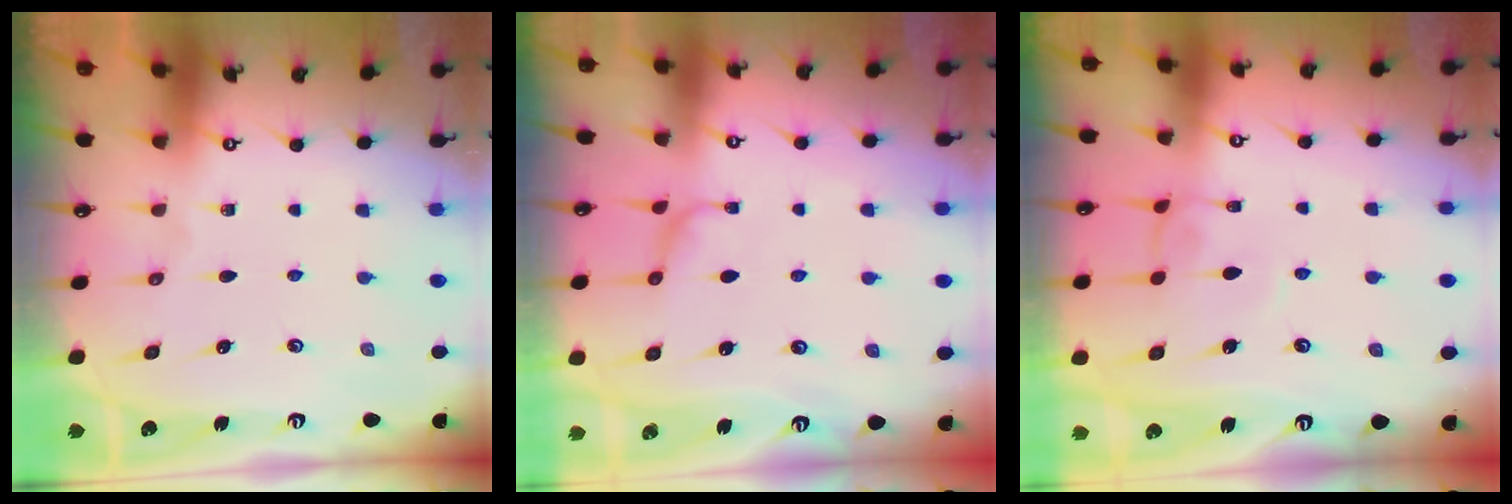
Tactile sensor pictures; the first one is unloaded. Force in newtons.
{"total": 1.4, "press": 1.4, "slide": 0.4}
{"total": 0.6, "press": 0.4, "slide": 0.4}